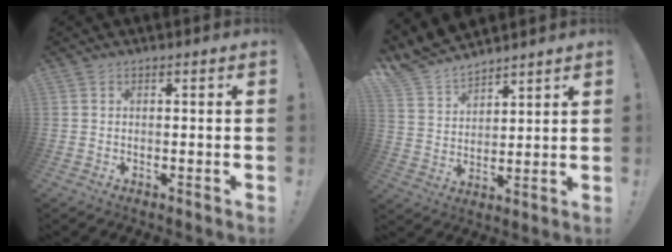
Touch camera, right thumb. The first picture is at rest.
{"total": 10.1, "force": [9.1, 3.9, 2.0], "torque": [-0.062, -0.072, 0.178]}